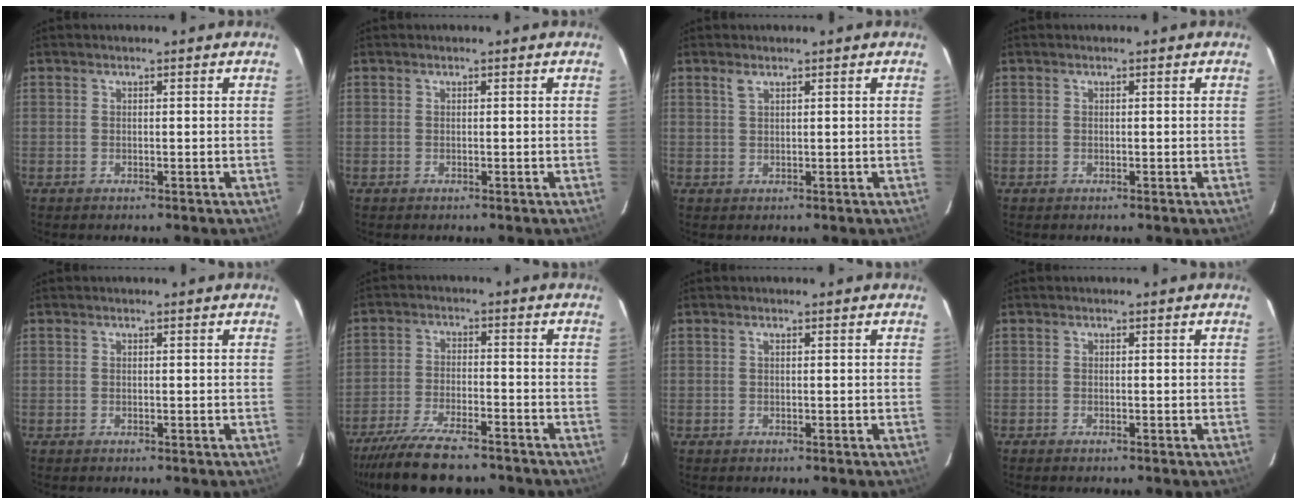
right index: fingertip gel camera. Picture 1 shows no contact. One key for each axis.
{"total": 0.0}
{"total": 1.2, "fx": 0.8, "fy": 0.4, "fz": 0.8, "tx": -0.017, "ty": 0.003, "tz": 0.017}
{"total": 0.0}
{"total": 0.0}
{"total": 14.3, "fx": -12.0, "fy": 3.5, "fz": 7.0, "tx": -0.157, "ty": -0.023, "tz": -0.201}
{"total": 0.0}
{"total": 0.6, "fx": -0.5, "fy": 0.1, "fz": 0.3, "tx": -0.006, "ty": -0.001, "tz": -0.011}